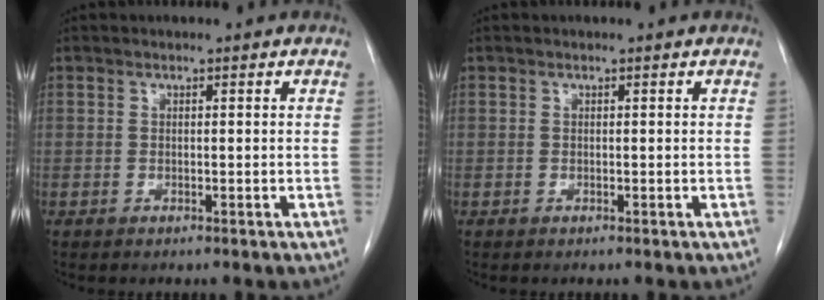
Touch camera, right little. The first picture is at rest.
{"total": 0.0}